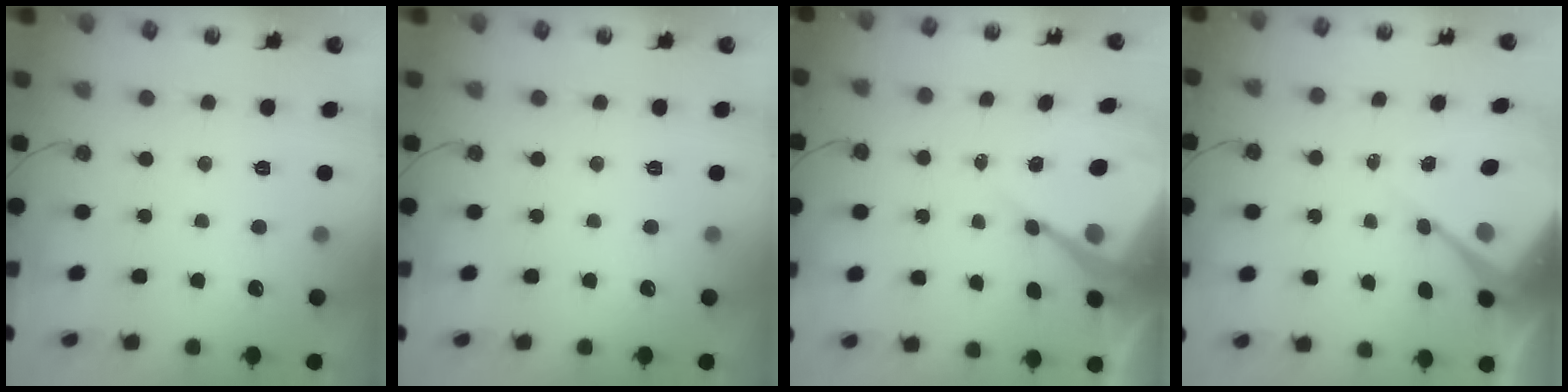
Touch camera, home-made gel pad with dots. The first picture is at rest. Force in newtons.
{"total": 0.0}
{"total": 11.8, "press": 11.8, "slide": 1.0}
{"total": 8.3, "press": 8.3, "slide": 0.6}